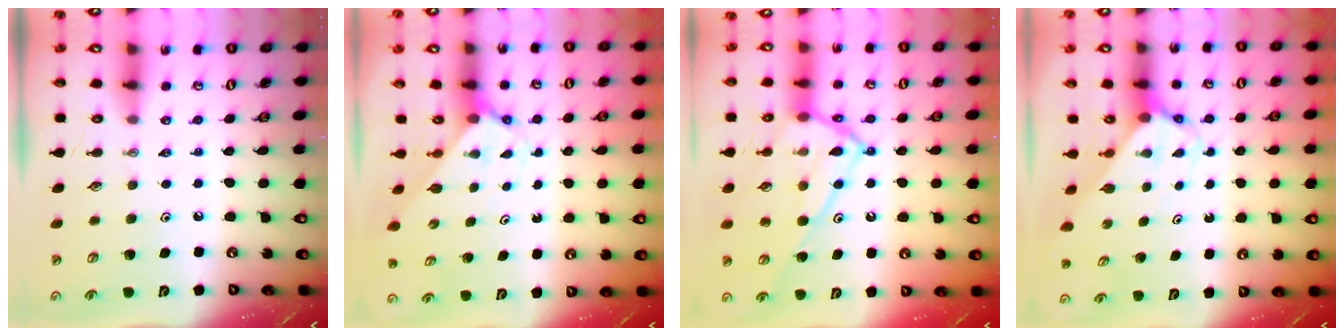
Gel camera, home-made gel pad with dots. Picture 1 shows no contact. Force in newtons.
{"total": 2.5, "press": 2.5, "slide": 0.2}
{"total": 18.2, "press": 18.1, "slide": 1.7}
{"total": 2.7, "press": 2.7, "slide": 0.2}